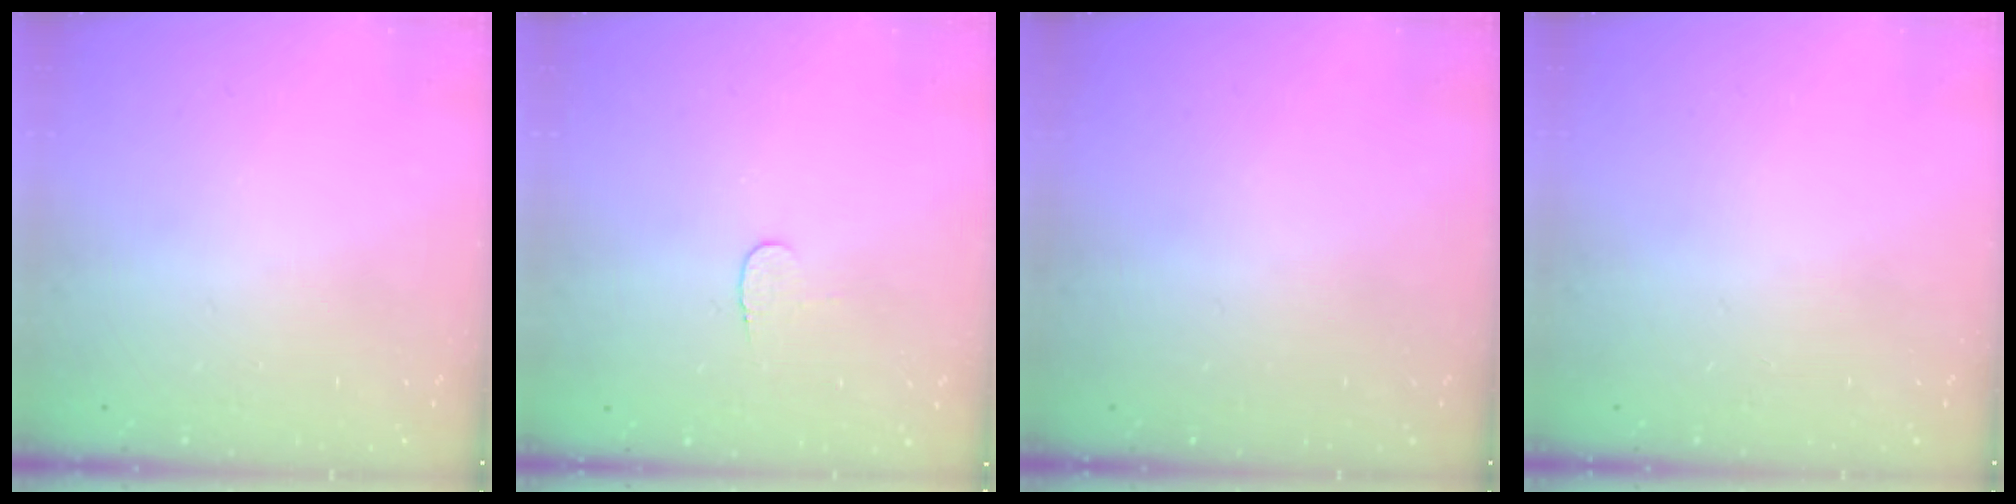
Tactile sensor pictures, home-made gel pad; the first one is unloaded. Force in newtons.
{"total": 3.7, "press": 3.7, "slide": 0.3}
{"total": 0.0}
{"total": 0.0}